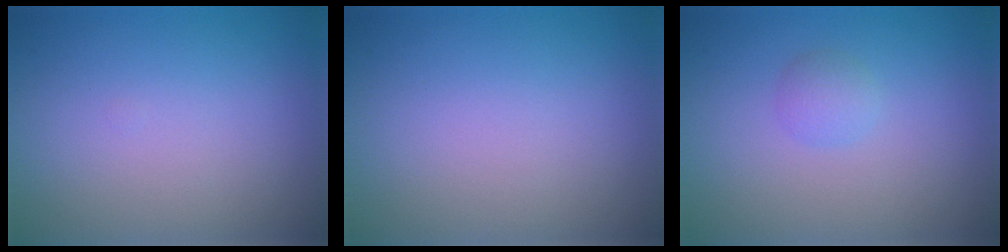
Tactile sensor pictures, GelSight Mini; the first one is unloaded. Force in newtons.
{"total": 0.0}
{"total": 1.3, "press": 1.3, "slide": 0.0}